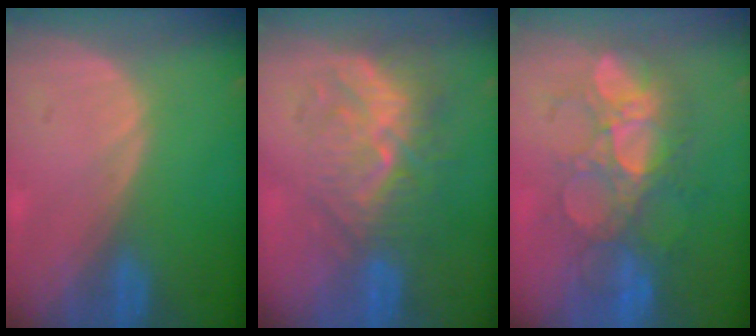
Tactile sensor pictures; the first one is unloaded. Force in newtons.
{"total": 10.1, "press": 8.7, "slide": 5.1}
{"total": 9.1, "press": 8.9, "slide": 1.9}